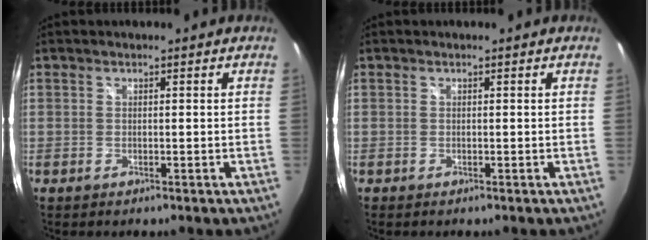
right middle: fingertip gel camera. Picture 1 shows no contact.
{"total": 0.0}